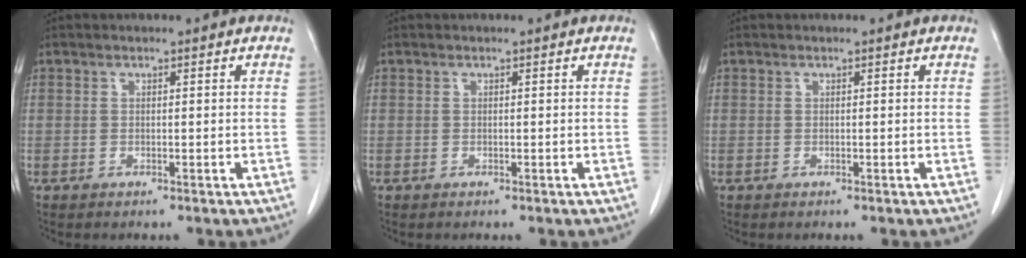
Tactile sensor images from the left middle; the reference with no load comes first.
{"total": 0.0}
{"total": 0.0}